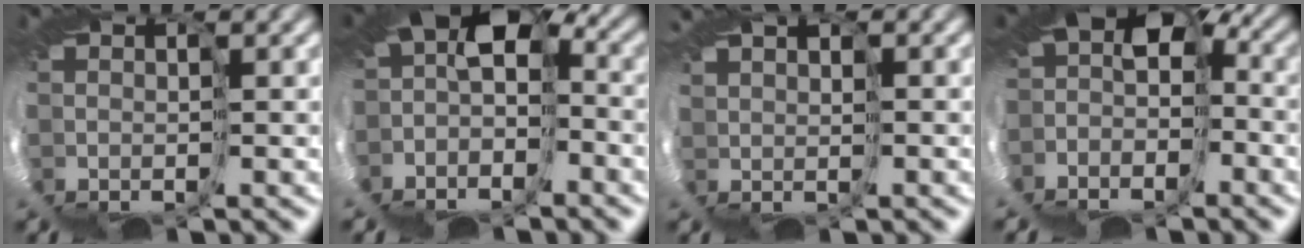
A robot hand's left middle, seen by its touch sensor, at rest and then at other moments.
{"total": 4.8, "force": [-1.9, 3.0, 3.2], "torque": [-0.055, -0.020, -0.004]}
{"total": 2.4, "force": [2.0, -0.7, -1.2], "torque": [0.053, 0.003, 0.044]}
{"total": 5.3, "force": [-3.3, 3.5, 2.3], "torque": [-0.046, -0.022, -0.016]}